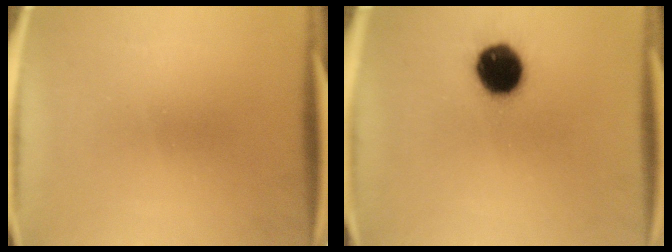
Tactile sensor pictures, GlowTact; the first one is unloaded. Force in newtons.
{"total": 12.5}